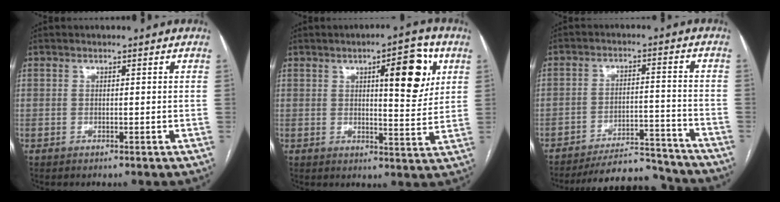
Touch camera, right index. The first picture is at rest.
{"total": 10.0, "force": [3.8, 2.5, 9.0], "torque": [-0.120, 0.006, 0.050]}
{"total": 13.0, "force": [-12.6, 2.0, 2.4], "torque": [-0.026, 0.018, -0.182]}